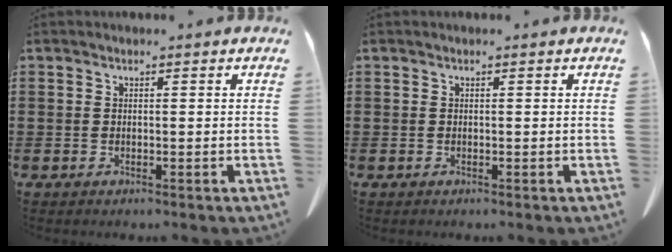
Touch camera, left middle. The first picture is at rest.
{"total": 0.0}